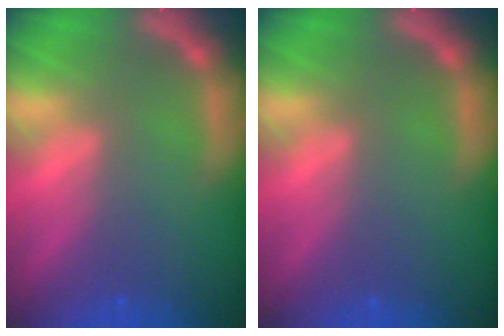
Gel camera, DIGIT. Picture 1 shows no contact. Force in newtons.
{"total": 0.0}